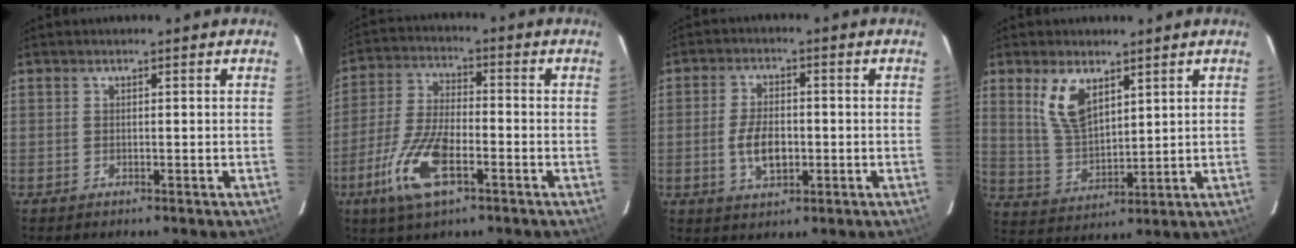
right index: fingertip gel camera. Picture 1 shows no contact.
{"total": 12.8, "force": [-6.0, 4.5, 10.4], "torque": [-0.228, -0.010, -0.117]}
{"total": 7.0, "force": [-1.4, 3.7, 5.7], "torque": [-0.117, 0.000, -0.022]}
{"total": 9.1, "force": [4.8, 4.4, 6.4], "torque": [-0.123, 0.001, 0.106]}